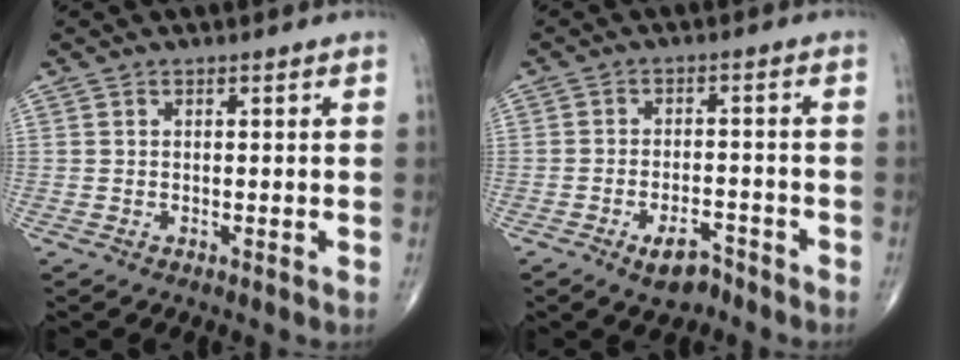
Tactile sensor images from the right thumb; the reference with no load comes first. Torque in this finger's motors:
{"motor_torque": [0.01, -0.06, 0.14, 0.09, 0.08]}